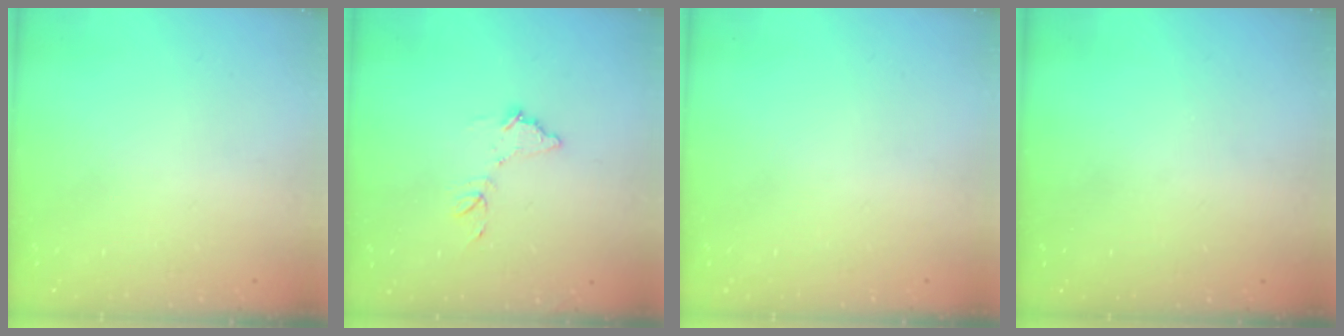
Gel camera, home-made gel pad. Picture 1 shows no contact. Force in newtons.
{"total": 8.4, "press": 8.4, "slide": 0.2}
{"total": 0.0}
{"total": 2.9, "press": 2.8, "slide": 0.9}